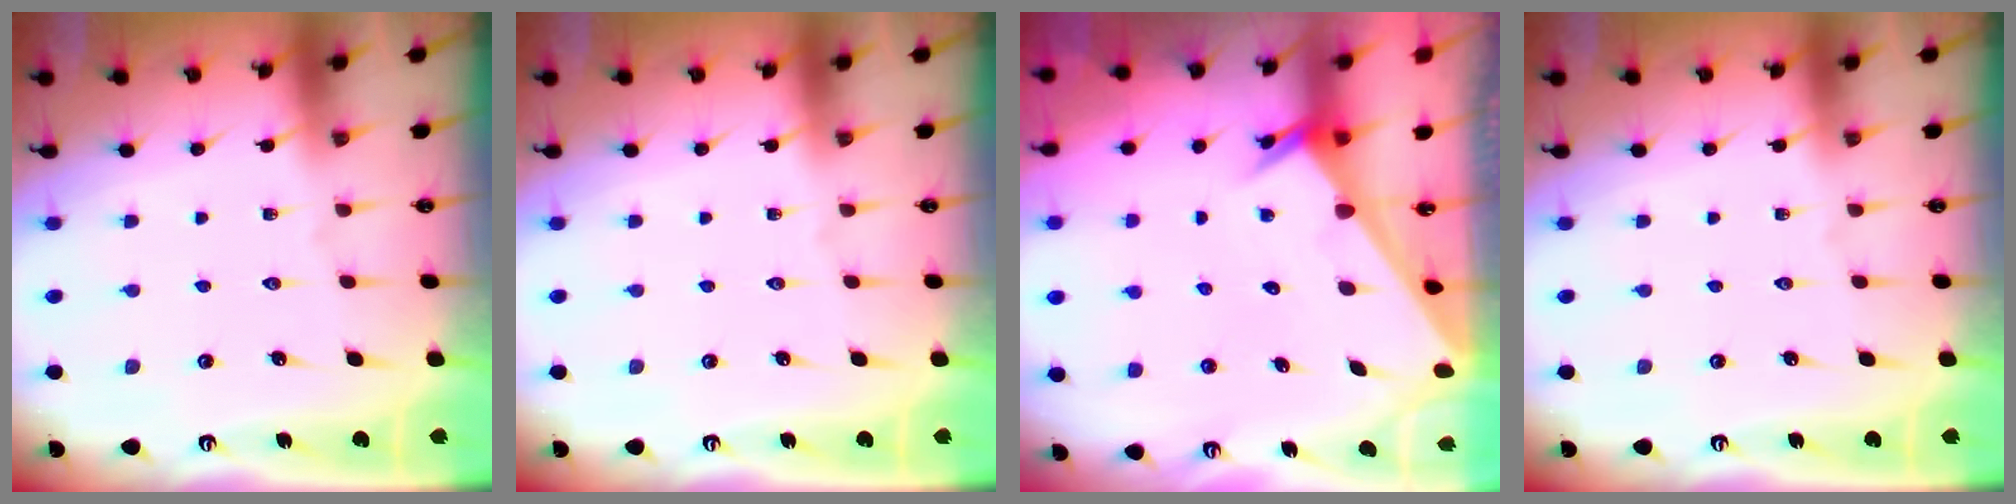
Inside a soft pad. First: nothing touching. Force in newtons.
{"total": 0.0}
{"total": 1.9, "press": 1.9, "slide": 0.2}
{"total": 0.0}